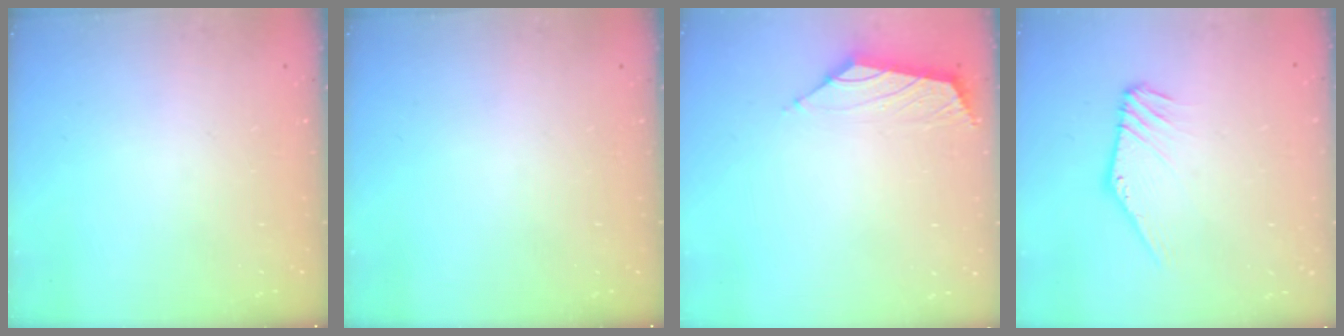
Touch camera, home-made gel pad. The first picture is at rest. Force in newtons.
{"total": 0.0}
{"total": 1.7, "press": 1.6, "slide": 0.7}
{"total": 3.8, "press": 3.7, "slide": 0.2}